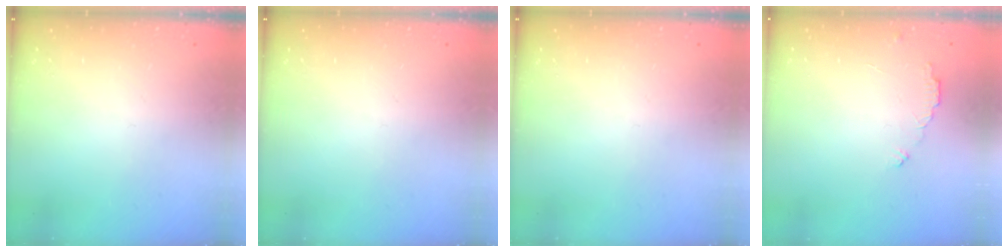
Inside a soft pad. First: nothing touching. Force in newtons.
{"total": 0.0}
{"total": 0.0}
{"total": 3.5, "press": 3.5, "slide": 0.3}